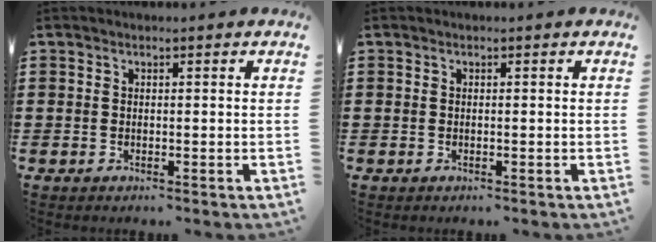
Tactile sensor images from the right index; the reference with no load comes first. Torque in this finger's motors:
{"motor_torque": [0.52, 0.58, 0.00, 0.00]}